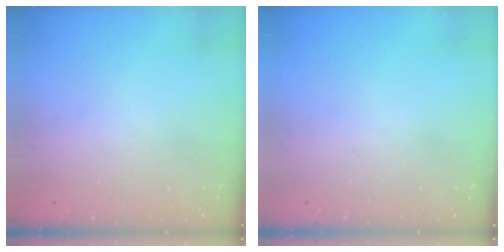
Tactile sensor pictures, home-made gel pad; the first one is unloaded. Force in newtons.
{"total": 0.0}